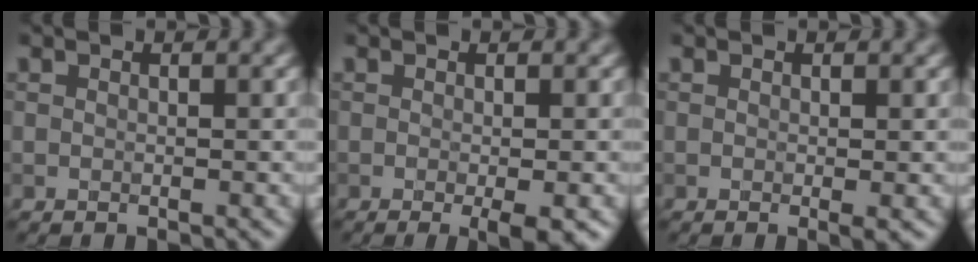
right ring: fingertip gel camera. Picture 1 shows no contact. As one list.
[{"total": 2.6, "force": [-0.8, 0.4, 2.4], "torque": [-0.035, -0.008, -0.012]}, {"total": 0.8, "force": [-0.1, 0.0, 0.8], "torque": [-0.010, -0.005, -0.002]}]